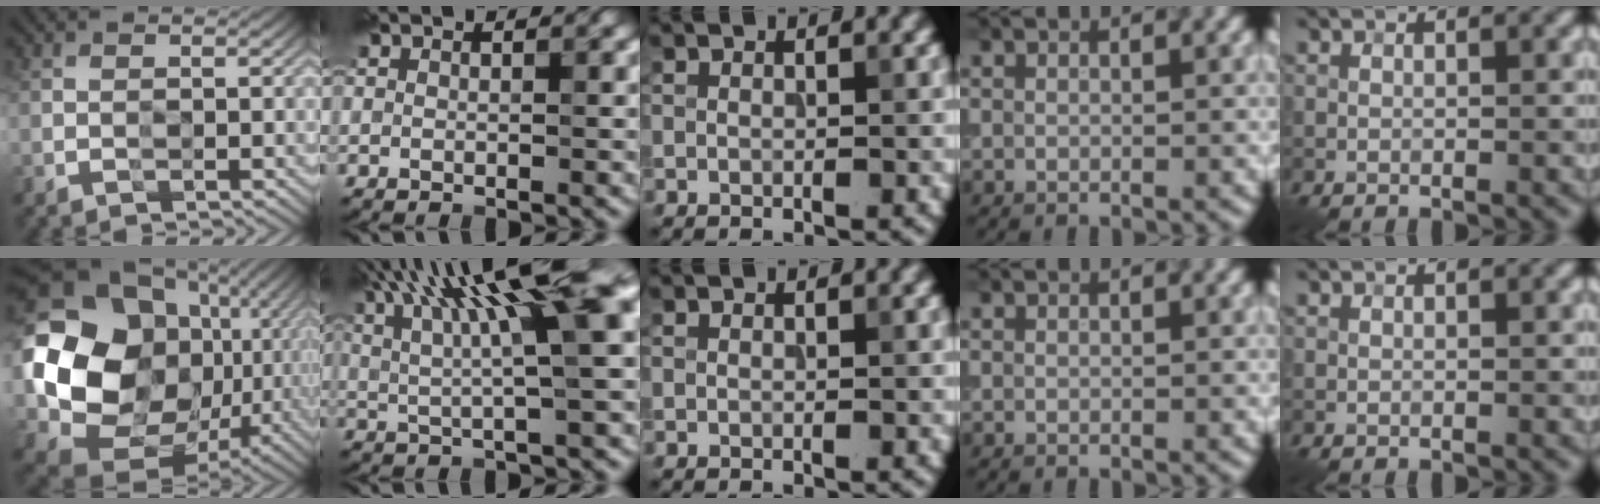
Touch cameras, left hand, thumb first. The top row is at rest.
{"thumb": {"total": 19.9, "force": [0.3, 16.9, 10.6], "torque": [-0.259, -0.044, 0.041]}, "index": {"total": 13.5, "force": [5.2, 2.7, 12.1], "torque": [-0.171, 0.020, 0.083]}}